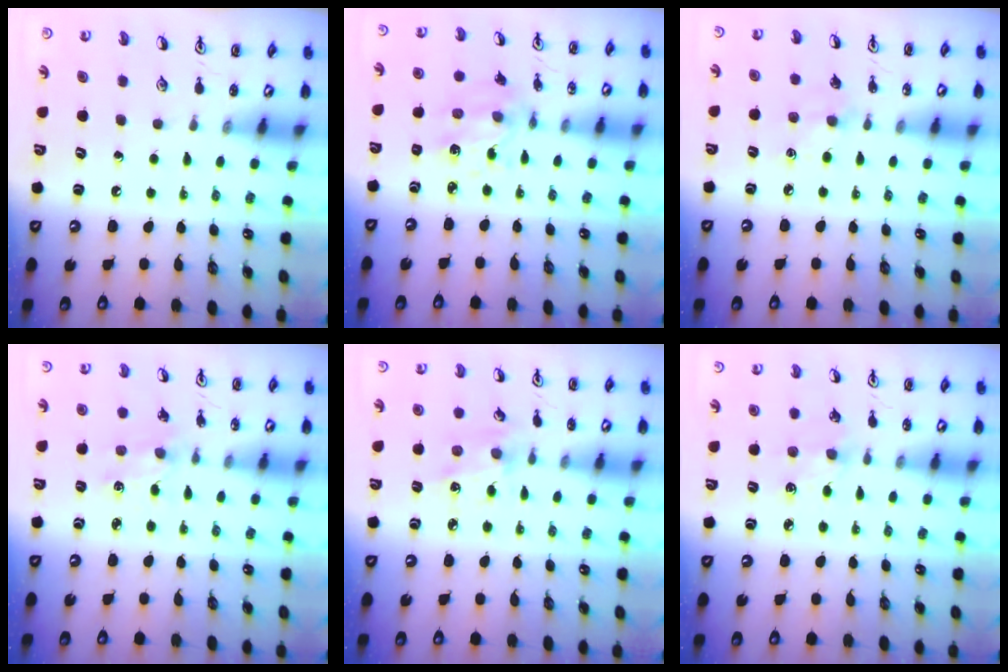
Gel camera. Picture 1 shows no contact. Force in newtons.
{"total": 4.4, "press": 4.2, "slide": 1.2}
{"total": 4.5, "press": 4.4, "slide": 0.6}
{"total": 0.7, "press": 0.7, "slide": 0.2}
{"total": 2.5, "press": 2.5, "slide": 0.4}
{"total": 4.1, "press": 4.1, "slide": 0.6}